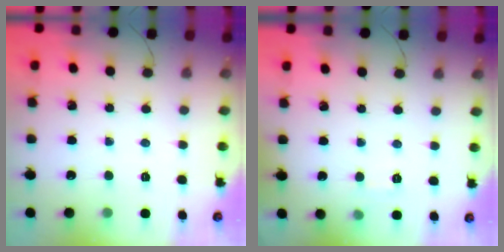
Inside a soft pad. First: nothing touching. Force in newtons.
{"total": 1.9, "press": 1.4, "slide": 1.3}